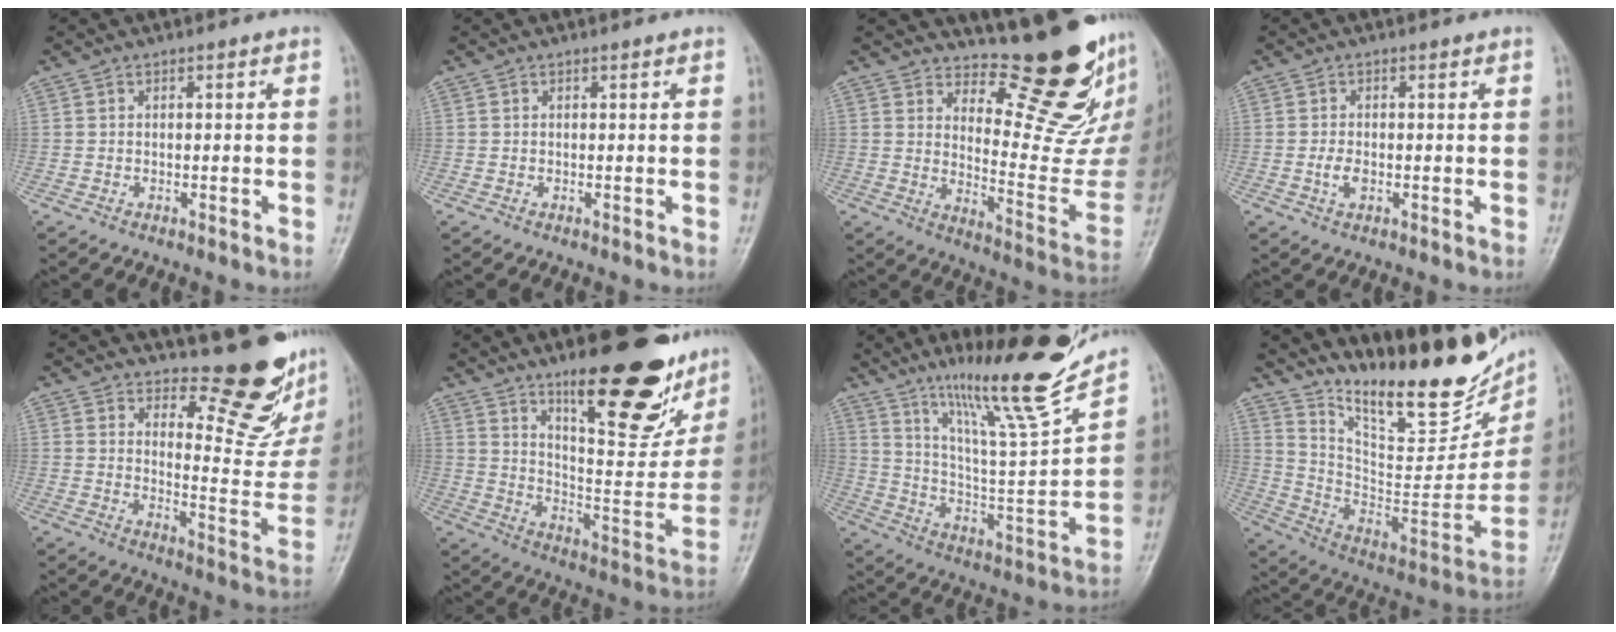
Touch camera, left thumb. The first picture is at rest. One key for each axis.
{"total": 0.0}
{"total": 19.3, "fx": 14.2, "fy": 6.0, "fz": 11.6, "tx": -0.109, "ty": -0.135, "tz": 0.202}
{"total": 2.2, "fx": -0.3, "fy": 1.2, "fz": 1.7, "tx": -0.035, "ty": -0.001, "tz": -0.007}
{"total": 14.9, "fx": 12.2, "fy": 4.6, "fz": 7.1, "tx": -0.051, "ty": -0.126, "tz": 0.159}
{"total": 25.9, "fx": 16.7, "fy": 8.1, "fz": 18.0, "tx": -0.206, "ty": -0.091, "tz": 0.253}
{"total": 20.1, "fx": 15.3, "fy": 1.5, "fz": 13.0, "tx": -0.179, "ty": -0.092, "tz": 0.262}
{"total": 26.9, "fx": 20.1, "fy": 8.7, "fz": 15.7, "tx": -0.201, "ty": -0.112, "tz": 0.308}